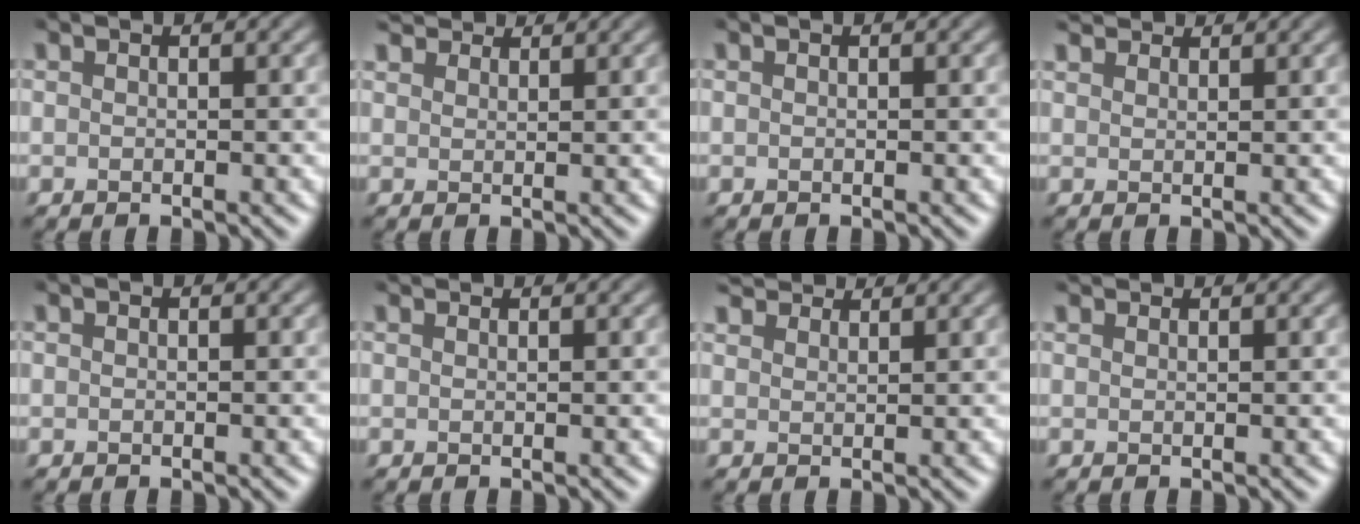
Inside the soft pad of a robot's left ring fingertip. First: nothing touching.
{"total": 4.1, "force": [3.8, 1.1, 1.0], "torque": [-0.033, 0.001, 0.066]}
{"total": 0.0}
{"total": 3.7, "force": [3.5, 0.8, 1.0], "torque": [-0.028, 0.004, 0.054]}
{"total": 0.0}
{"total": 1.8, "force": [1.7, 0.3, 0.5], "torque": [-0.012, 0.000, 0.012]}
{"total": 4.6, "force": [4.3, 1.1, 1.2], "torque": [-0.037, 0.002, 0.075]}
{"total": 2.0, "force": [2.0, 0.3, 0.5], "torque": [-0.013, 0.001, 0.022]}